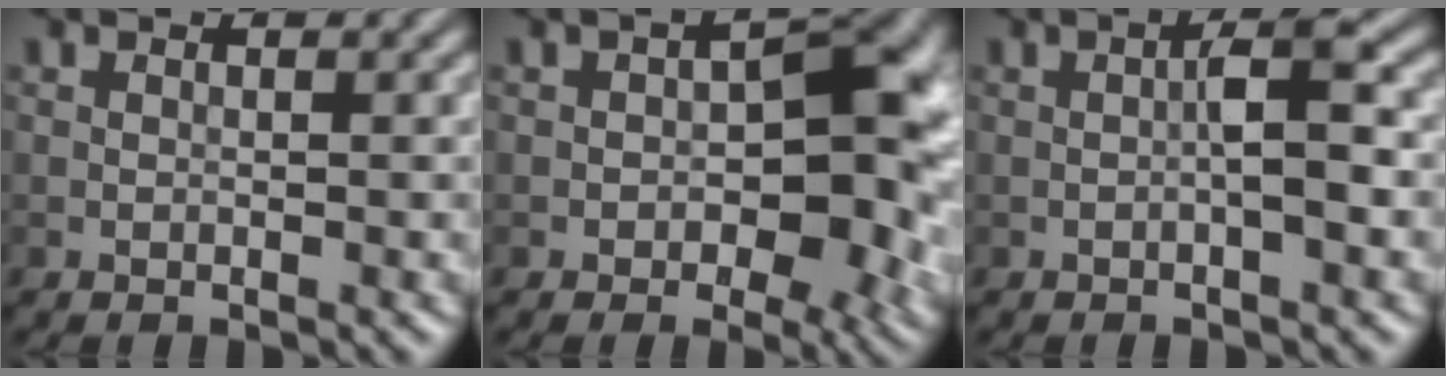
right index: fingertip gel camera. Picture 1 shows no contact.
{"total": 9.4, "force": [-1.1, 5.2, 7.7], "torque": [-0.081, 0.014, -0.023]}
{"total": 3.2, "force": [-0.4, 0.5, 3.1], "torque": [-0.055, 0.010, -0.007]}